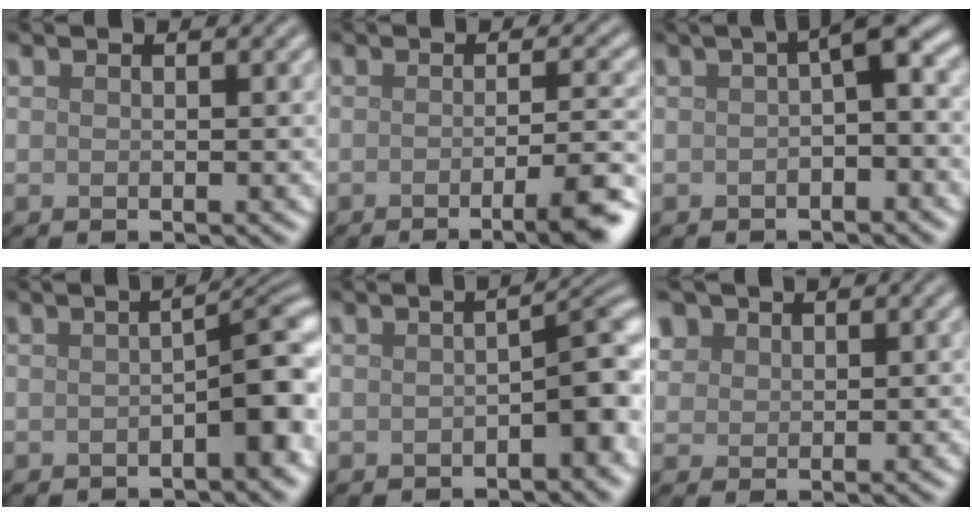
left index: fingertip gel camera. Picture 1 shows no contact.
{"total": 5.9, "force": [-2.5, 1.3, 5.2], "torque": [-0.063, -0.004, -0.040]}
{"total": 3.4, "force": [0.2, 0.8, 3.3], "torque": [-0.047, 0.014, -0.001]}
{"total": 4.8, "force": [-0.9, 1.2, 4.6], "torque": [-0.055, 0.014, -0.013]}
{"total": 4.2, "force": [-1.0, 1.3, 3.8], "torque": [-0.045, 0.012, -0.016]}
{"total": 2.3, "force": [1.4, 1.7, 0.6], "torque": [-0.023, 0.006, 0.031]}